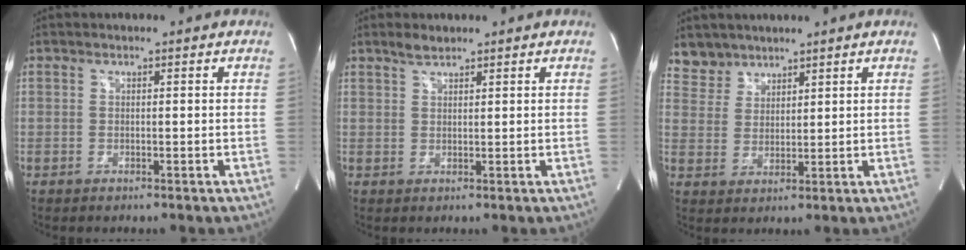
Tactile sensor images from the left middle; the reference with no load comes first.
{"total": 1.9, "force": [1.6, 0.9, 0.7], "torque": [-0.019, 0.003, 0.028]}
{"total": 4.5, "force": [3.8, 2.3, -0.4], "torque": [0.014, 0.006, 0.077]}